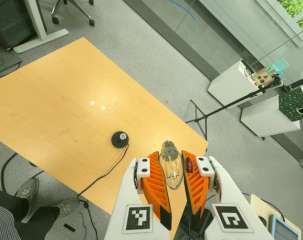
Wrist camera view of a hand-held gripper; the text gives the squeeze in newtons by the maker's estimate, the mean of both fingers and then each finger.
{"total": 20.8, "left": 25.6, "right": 16.0}